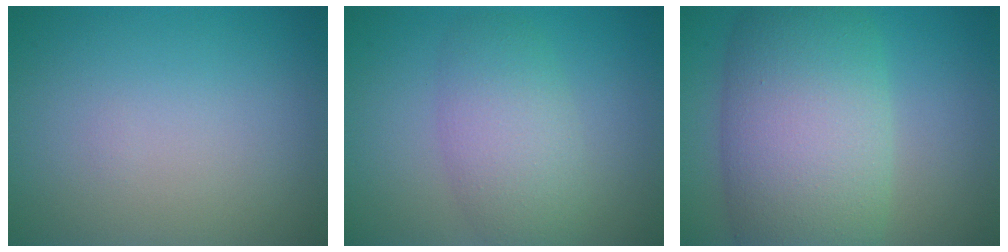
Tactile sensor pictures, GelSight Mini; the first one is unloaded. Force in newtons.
{"total": 4.6, "press": 4.6, "slide": 0.1}
{"total": 11.3, "press": 11.3, "slide": 0.6}